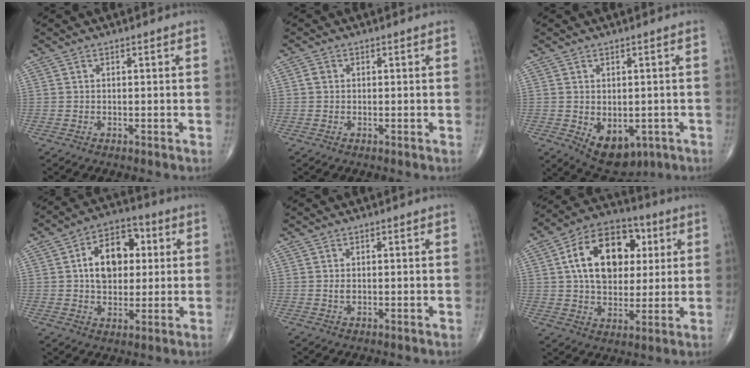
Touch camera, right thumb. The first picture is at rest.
{"total": 1.2, "force": [0.2, 1.0, 0.6], "torque": [-0.007, 0.005, 0.002]}
{"total": 8.8, "force": [-2.8, 5.7, 6.2], "torque": [-0.062, -0.002, -0.023]}
{"total": 12.9, "force": [2.3, 8.7, 9.2], "torque": [-0.110, 0.013, 0.032]}
{"total": 0.9, "force": [0.1, 0.4, 0.7], "torque": [-0.006, -0.002, 0.004]}
{"total": 18.6, "force": [4.5, 12.6, 13.0], "torque": [-0.182, 0.008, 0.071]}